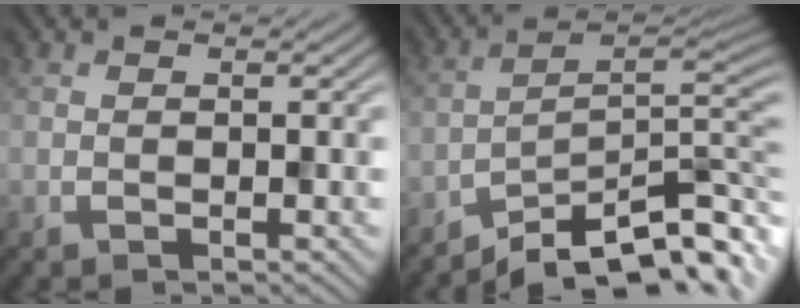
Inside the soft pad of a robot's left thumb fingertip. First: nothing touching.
{"total": 10.3, "force": [-9.1, 1.4, 4.7], "torque": [-0.067, 0.003, -0.148]}